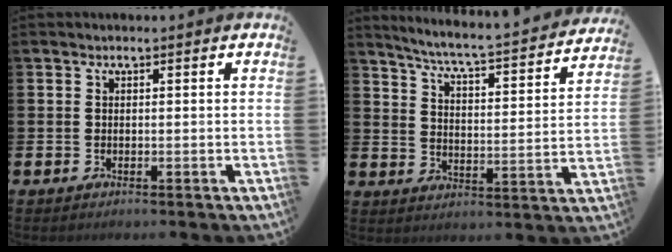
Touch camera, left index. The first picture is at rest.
{"total": 5.7, "force": [5.4, -0.3, 2.0], "torque": [-0.064, -0.050, 0.085]}